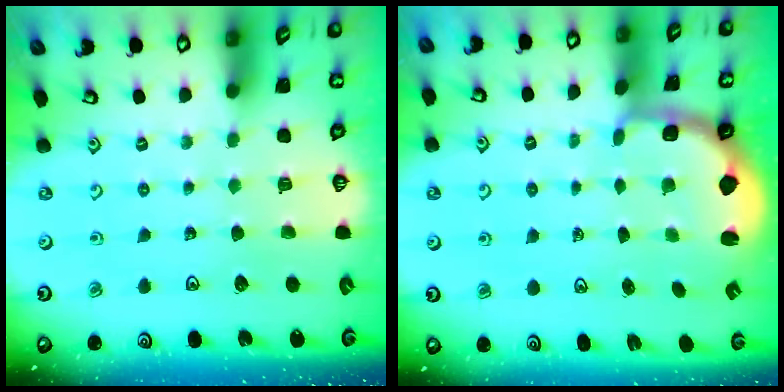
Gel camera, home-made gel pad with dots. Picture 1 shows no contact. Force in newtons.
{"total": 2.5, "press": 1.1, "slide": 2.2}